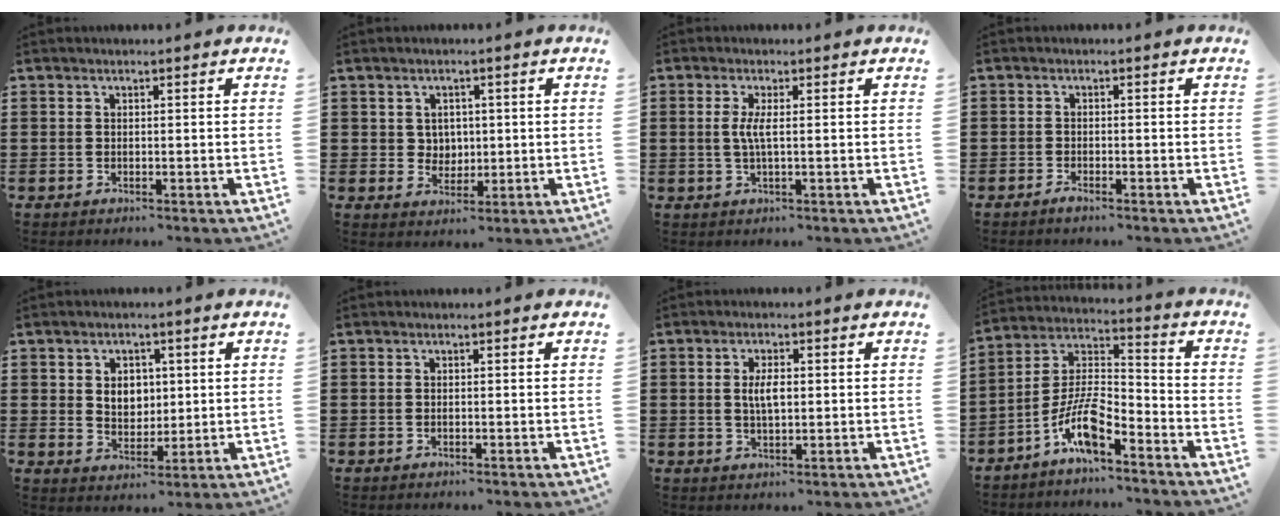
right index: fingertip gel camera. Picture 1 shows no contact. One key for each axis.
{"total": 2.8, "fx": 0.9, "fy": 2.6, "fz": 0.8, "tx": -0.021, "ty": 0.006, "tz": 0.014}
{"total": 2.8, "fx": 0.1, "fy": 0.0, "fz": 2.8, "tx": -0.062, "ty": -0.011, "tz": -0.001}
{"total": 1.1, "fx": -1.0, "fy": 0.0, "fz": 0.4, "tx": -0.011, "ty": -0.005, "tz": -0.018}
{"total": 4.1, "fx": 0.9, "fy": 3.3, "fz": 2.2, "tx": -0.048, "ty": 0.006, "tz": 0.013}
{"total": 0.0}
{"total": 3.6, "fx": 0.4, "fy": 1.2, "fz": 3.4, "tx": -0.068, "ty": 0.002, "tz": 0.005}
{"total": 9.5, "fx": -6.2, "fy": 2.8, "fz": 6.7, "tx": -0.157, "ty": -0.004, "tz": -0.124}